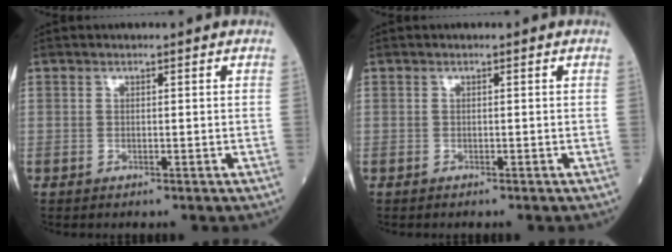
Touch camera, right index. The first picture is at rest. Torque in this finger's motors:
{"motor_torque": [-0.10, 0.12, 0.06, -0.01]}